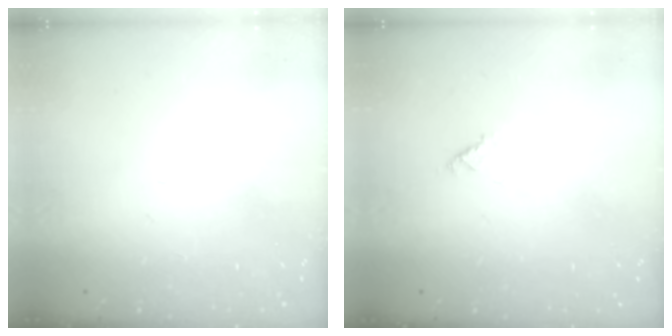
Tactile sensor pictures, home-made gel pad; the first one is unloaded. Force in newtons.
{"total": 0.6, "press": 0.6, "slide": 0.2}